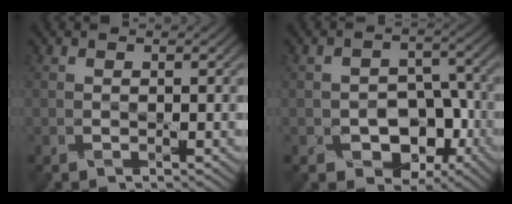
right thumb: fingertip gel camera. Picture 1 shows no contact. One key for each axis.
{"total": 7.7, "fx": -3.7, "fy": 5.5, "fz": 4.0, "tx": -0.054, "ty": 0.000, "tz": -0.055}